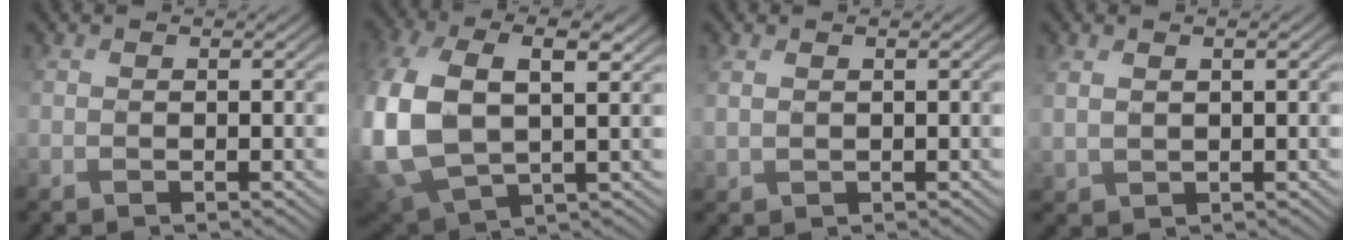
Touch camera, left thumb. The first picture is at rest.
{"total": 13.6, "force": [2.0, 8.4, 10.5], "torque": [-0.271, 0.000, 0.048]}
{"total": 1.3, "force": [1.1, 0.0, -0.7], "torque": [0.015, 0.010, 0.026]}
{"total": 1.6, "force": [1.5, 0.4, 0.1], "torque": [-0.004, 0.009, 0.036]}